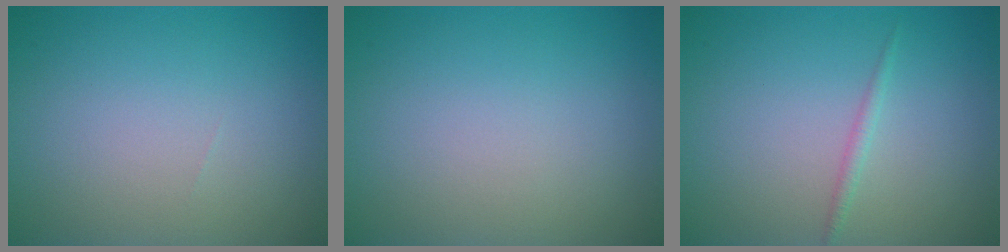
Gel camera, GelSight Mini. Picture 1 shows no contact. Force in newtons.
{"total": 0.0}
{"total": 0.9, "press": 0.9, "slide": 0.1}